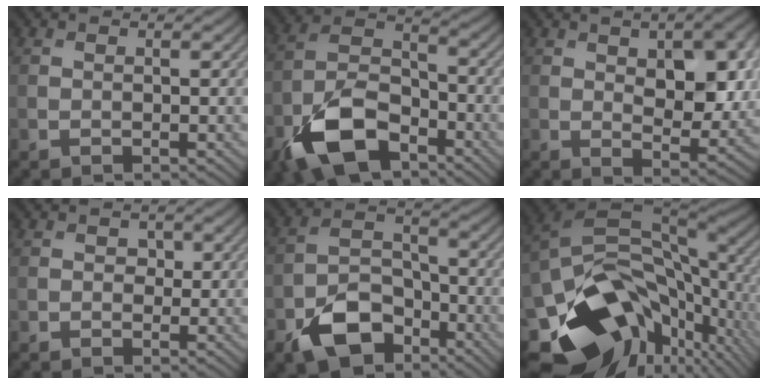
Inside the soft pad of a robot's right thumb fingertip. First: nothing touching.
{"total": 13.3, "force": [-7.7, 6.9, 8.4], "torque": [-0.185, -0.015, -0.156]}
{"total": 10.1, "force": [1.8, 5.4, 8.4], "torque": [-0.129, -0.008, 0.034]}
{"total": 1.2, "force": [-0.1, 1.2, 0.4], "torque": [0.001, -0.004, -0.005]}
{"total": 9.9, "force": [-5.9, 5.8, 5.4], "torque": [-0.108, -0.012, -0.115]}
{"total": 19.8, "force": [-6.8, 12.9, 13.4], "torque": [-0.288, -0.038, -0.096]}